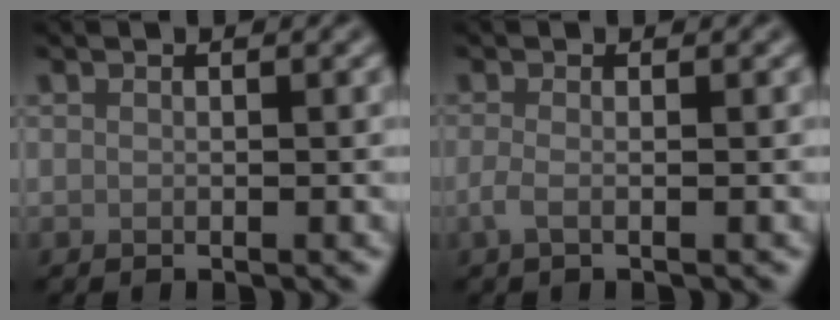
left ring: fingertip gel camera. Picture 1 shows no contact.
{"total": 1.4, "force": [-0.3, 0.5, 1.3], "torque": [-0.027, -0.004, -0.011]}